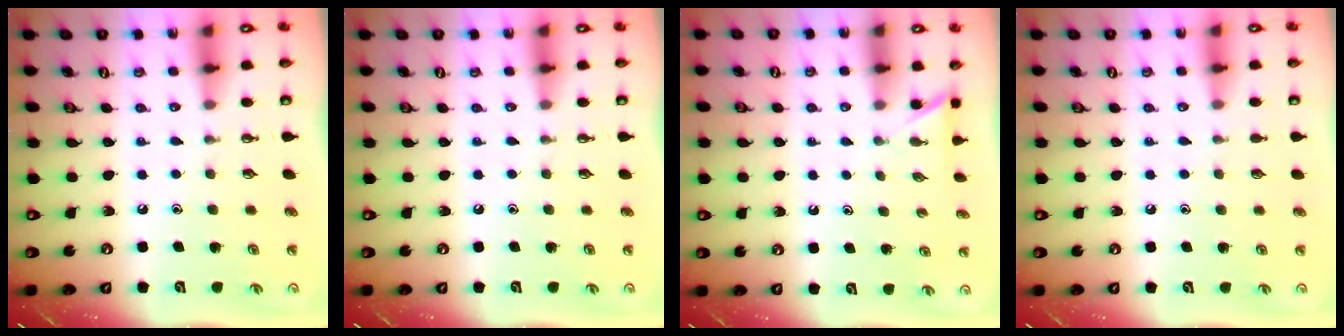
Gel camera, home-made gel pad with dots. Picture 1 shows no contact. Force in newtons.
{"total": 0.0}
{"total": 2.3, "press": 2.3, "slide": 0.2}
{"total": 3.5, "press": 3.5, "slide": 0.3}